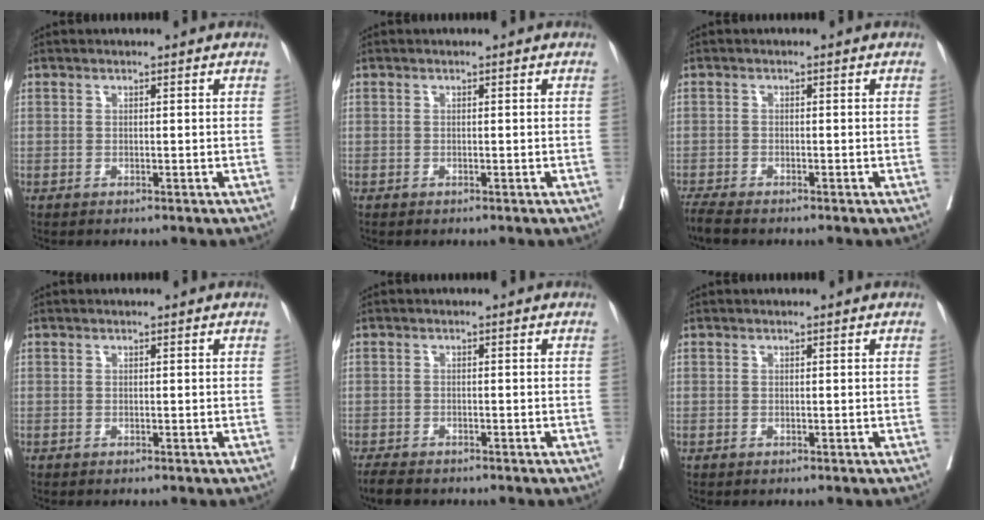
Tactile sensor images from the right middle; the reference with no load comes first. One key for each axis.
{"total": 0.0}
{"total": 3.3, "fx": -3.0, "fy": 0.1, "fz": 1.5, "tx": -0.031, "ty": -0.011, "tz": -0.055}
{"total": 0.0}
{"total": 4.3, "fx": -3.6, "fy": 1.2, "fz": 2.0, "tx": -0.037, "ty": -0.010, "tz": -0.057}
{"total": 0.0}